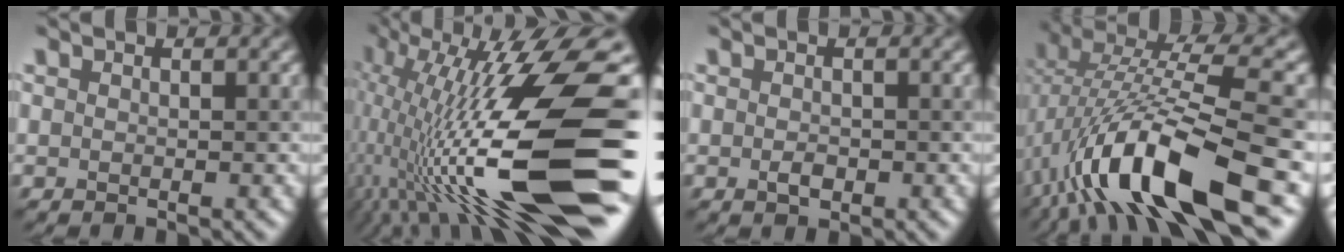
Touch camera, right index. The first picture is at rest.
{"total": 17.3, "force": [-1.6, 4.8, 16.5], "torque": [-0.301, 0.012, -0.031]}
{"total": 1.1, "force": [-0.3, 0.6, 0.8], "torque": [-0.016, 0.000, -0.006]}
{"total": 12.6, "force": [-4.3, 3.4, 11.3], "torque": [-0.216, 0.014, -0.076]}